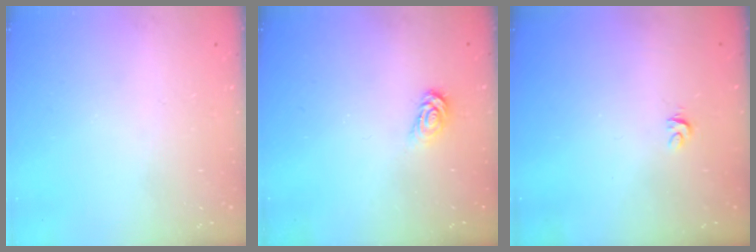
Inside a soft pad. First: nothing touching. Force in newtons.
{"total": 3.2, "press": 3.2, "slide": 0.1}
{"total": 3.9, "press": 3.9, "slide": 0.2}